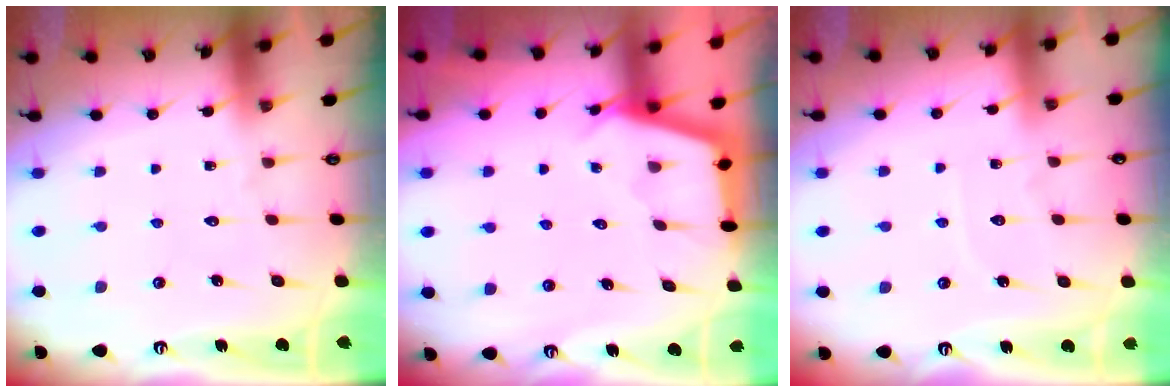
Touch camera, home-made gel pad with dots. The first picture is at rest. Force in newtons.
{"total": 2.8, "press": 2.8, "slide": 0.4}
{"total": 4.3, "press": 4.3, "slide": 0.6}